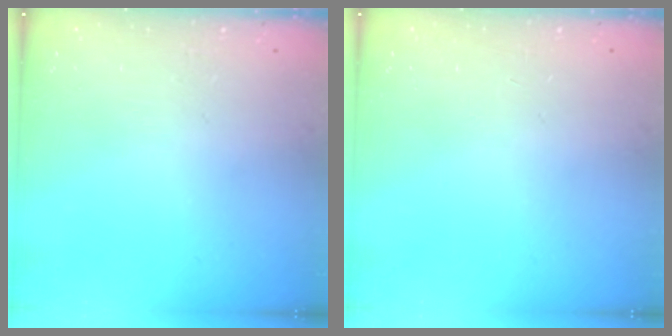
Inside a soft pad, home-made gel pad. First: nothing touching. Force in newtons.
{"total": 0.0}